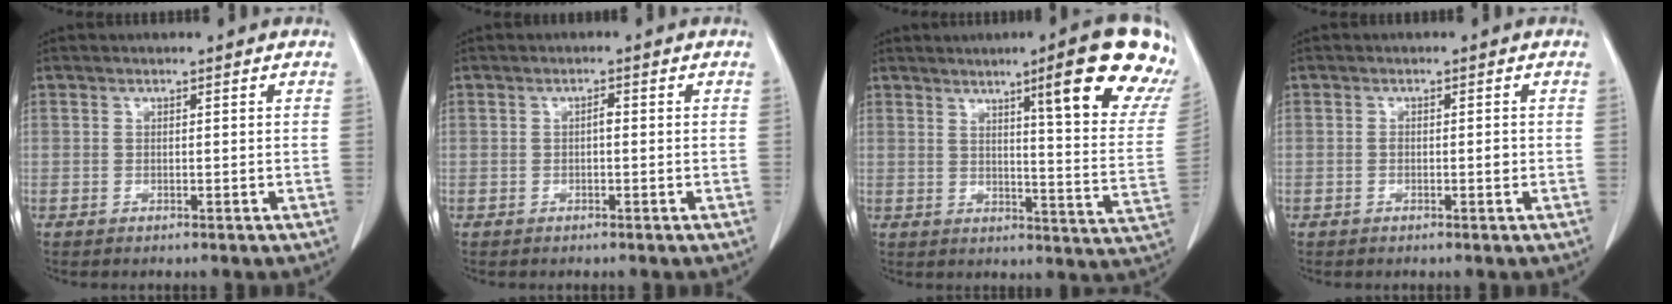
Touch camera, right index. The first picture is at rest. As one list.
[{"total": 1.0, "force": [-0.1, 0.3, 0.9], "torque": [-0.018, 0.003, -0.003]}, {"total": 17.0, "force": [10.0, 0.5, 13.7], "torque": [-0.161, -0.024, 0.108]}, {"total": 1.4, "force": [-0.1, 0.6, 1.2], "torque": [-0.017, 0.004, 0.000]}]